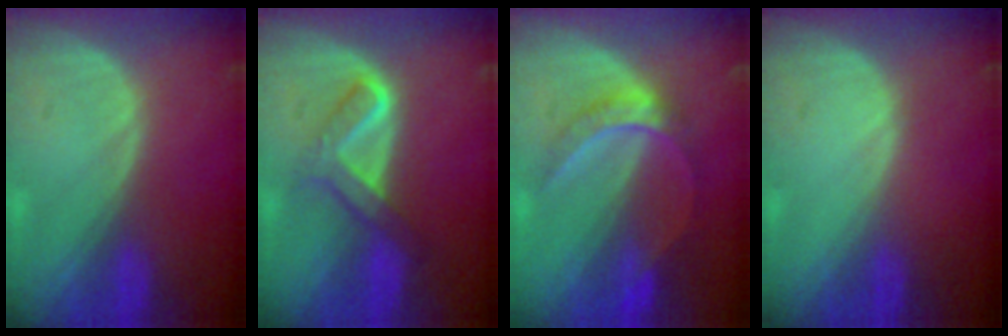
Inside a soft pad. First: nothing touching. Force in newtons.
{"total": 5.2, "press": 5.2, "slide": 0.4}
{"total": 6.4, "press": 5.5, "slide": 3.2}
{"total": 0.0}